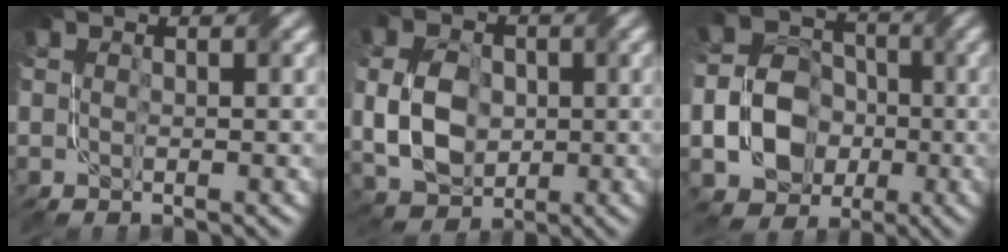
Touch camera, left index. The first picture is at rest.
{"total": 7.1, "force": [-1.1, 5.1, 4.8], "torque": [-0.104, -0.005, -0.028]}
{"total": 7.0, "force": [-2.7, 5.4, 3.6], "torque": [-0.057, -0.006, -0.064]}